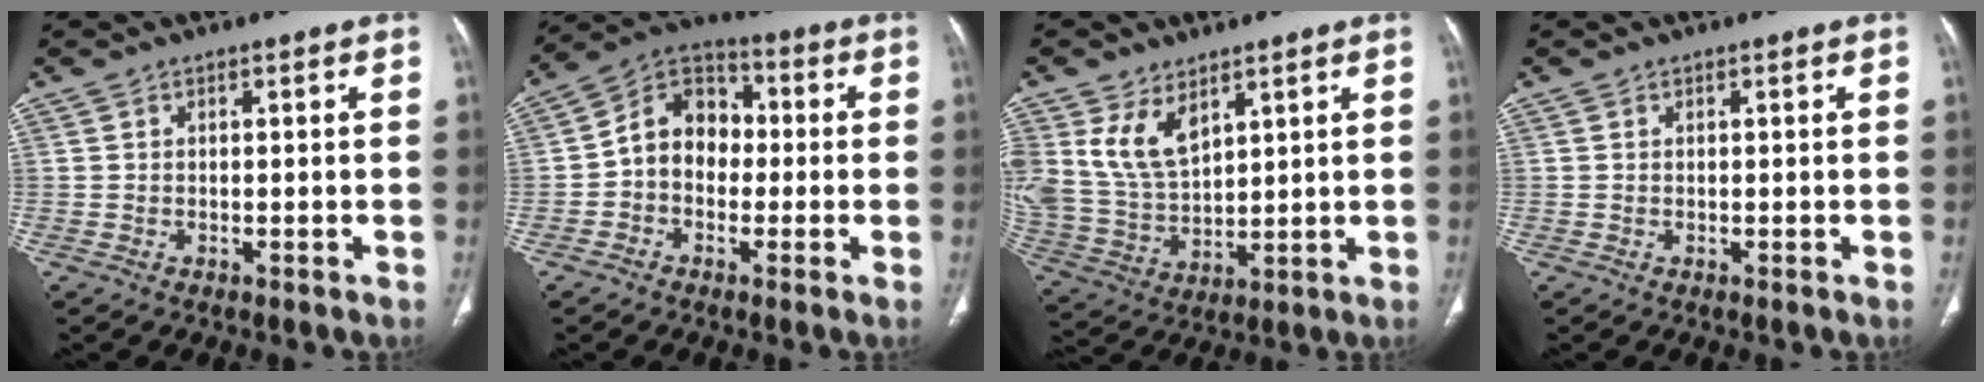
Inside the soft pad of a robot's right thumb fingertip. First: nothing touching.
{"total": 10.2, "force": [-0.7, 8.1, 6.1], "torque": [-0.070, 0.037, -0.031]}
{"total": 11.1, "force": [5.7, 6.5, 6.9], "torque": [-0.117, -0.023, 0.128]}
{"total": 0.0}